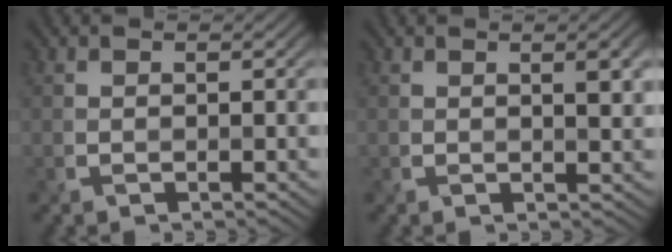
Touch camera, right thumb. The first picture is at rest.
{"total": 2.7, "force": [0.8, 0.6, 2.5], "torque": [-0.036, 0.005, 0.014]}